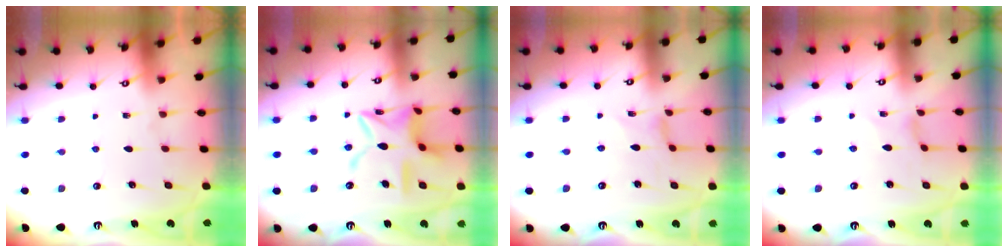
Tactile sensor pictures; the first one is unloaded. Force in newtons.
{"total": 15.1, "press": 15.0, "slide": 1.4}
{"total": 0.0}
{"total": 0.0}